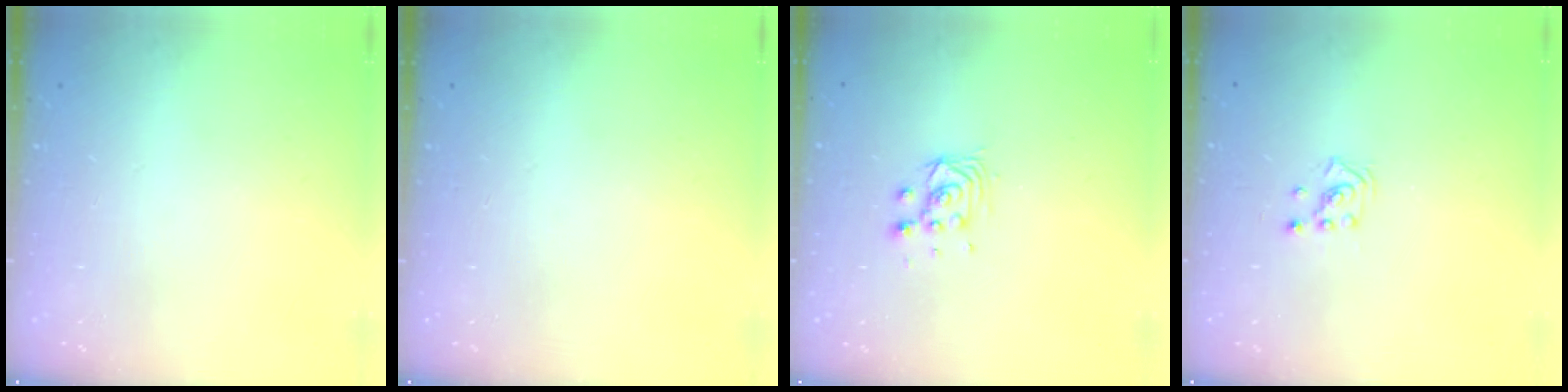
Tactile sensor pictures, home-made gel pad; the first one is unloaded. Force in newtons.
{"total": 0.0}
{"total": 4.2, "press": 4.2, "slide": 0.3}
{"total": 1.4, "press": 1.4, "slide": 0.1}